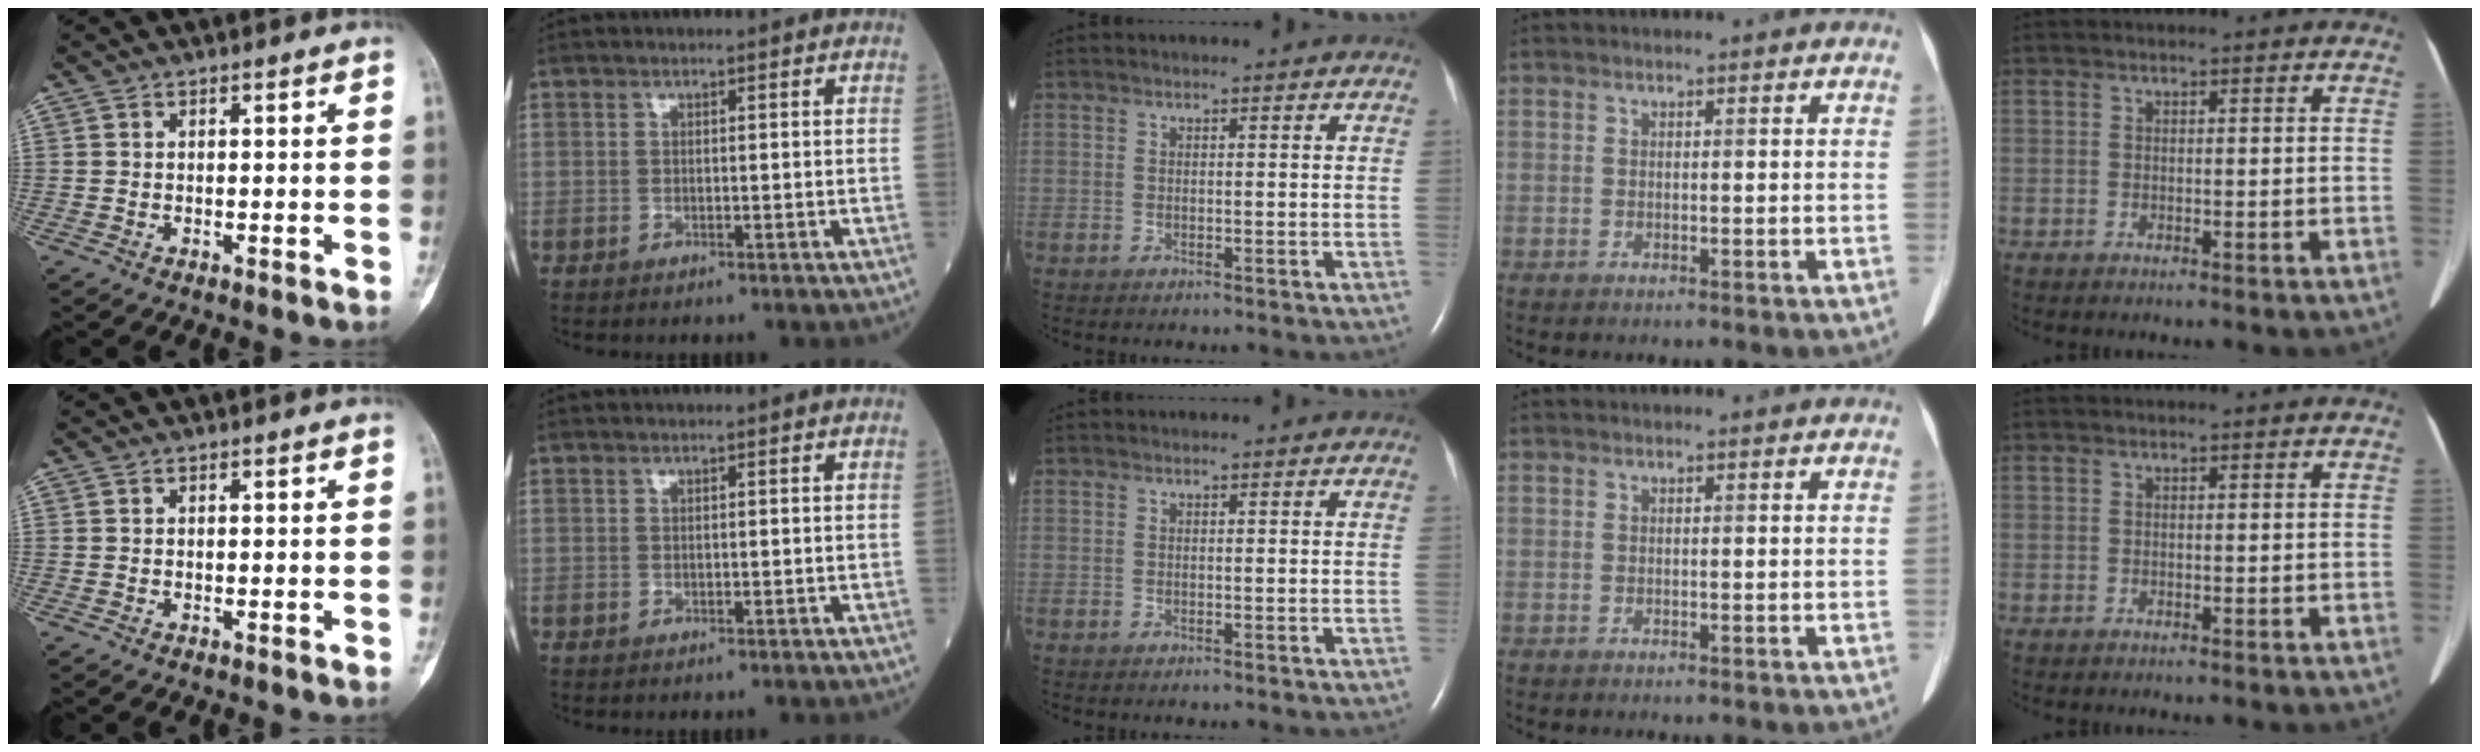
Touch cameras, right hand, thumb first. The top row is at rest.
{}